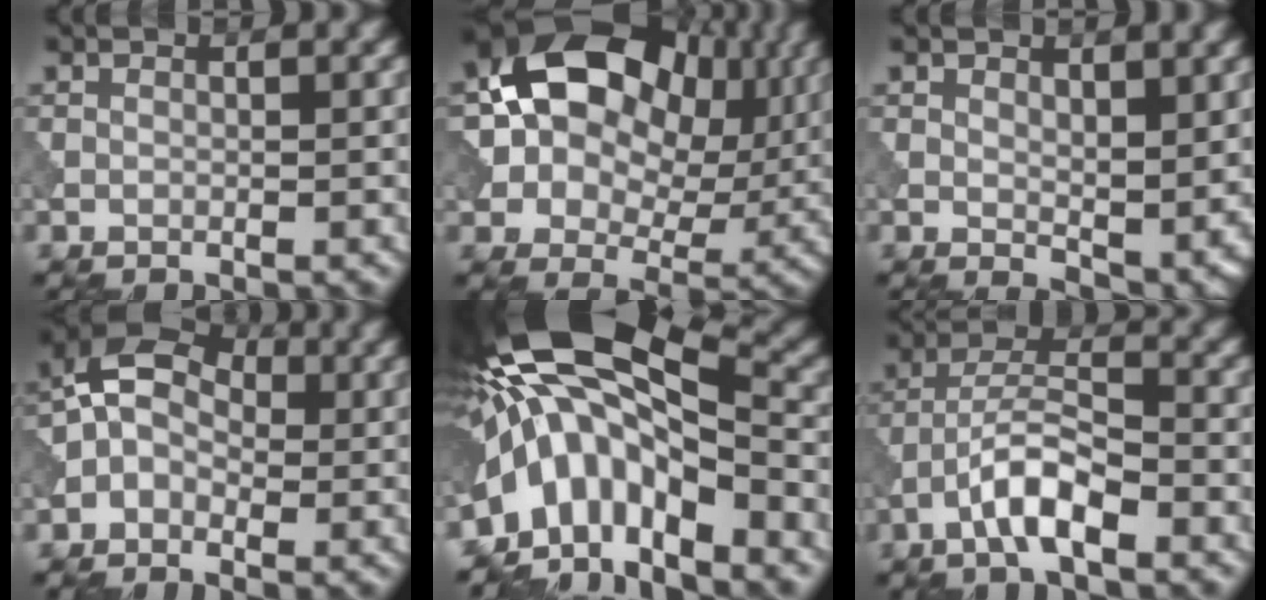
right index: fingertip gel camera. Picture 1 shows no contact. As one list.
[{"total": 16.4, "force": [4.0, 12.2, 10.3], "torque": [-0.168, 0.020, 0.071]}, {"total": 4.0, "force": [1.6, 2.1, 3.0], "torque": [-0.046, -0.014, 0.034]}, {"total": 6.3, "force": [0.0, 4.6, 4.3], "torque": [-0.061, 0.037, -0.026]}, {"total": 12.7, "force": [-2.7, 5.7, 11.1], "torque": [-0.183, 0.020, -0.051]}, {"total": 5.0, "force": [-2.7, 1.4, 4.0], "torque": [-0.069, 0.014, -0.056]}]